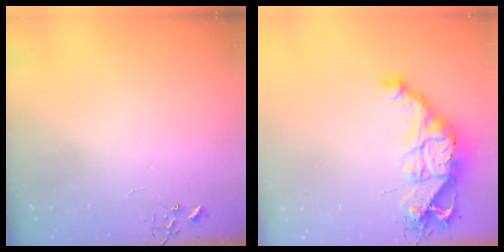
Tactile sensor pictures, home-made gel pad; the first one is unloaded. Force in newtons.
{"total": 18.1, "press": 18.0, "slide": 2.0}